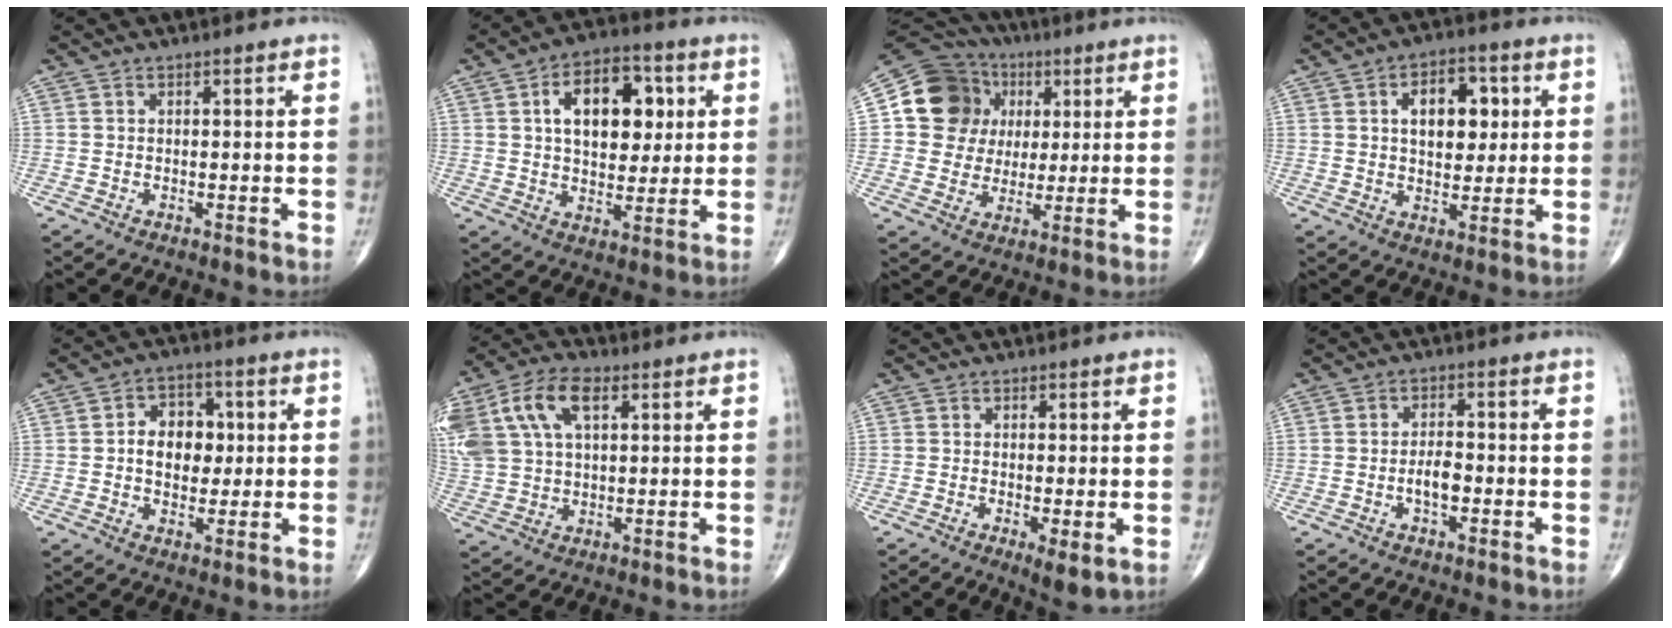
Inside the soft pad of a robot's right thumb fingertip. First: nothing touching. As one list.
[{"total": 14.5, "force": [3.7, 8.7, 11.0], "torque": [-0.130, 0.003, 0.056]}, {"total": 15.0, "force": [3.6, 13.5, 5.5], "torque": [-0.064, 0.016, 0.063]}, {"total": 10.3, "force": [2.5, 6.2, 7.8], "torque": [-0.078, -0.001, 0.037]}, {"total": 8.8, "force": [0.7, 6.4, 5.9], "torque": [-0.051, 0.010, 0.007]}, {"total": 18.6, "force": [6.9, 11.2, 13.2], "torque": [-0.306, 0.022, 0.128]}, {"total": 3.7, "force": [-0.9, 1.0, 3.5], "torque": [-0.063, -0.014, -0.017]}, {"total": 3.8, "force": [-1.1, 1.9, 3.2], "torque": [-0.052, 0.009, -0.021]}]